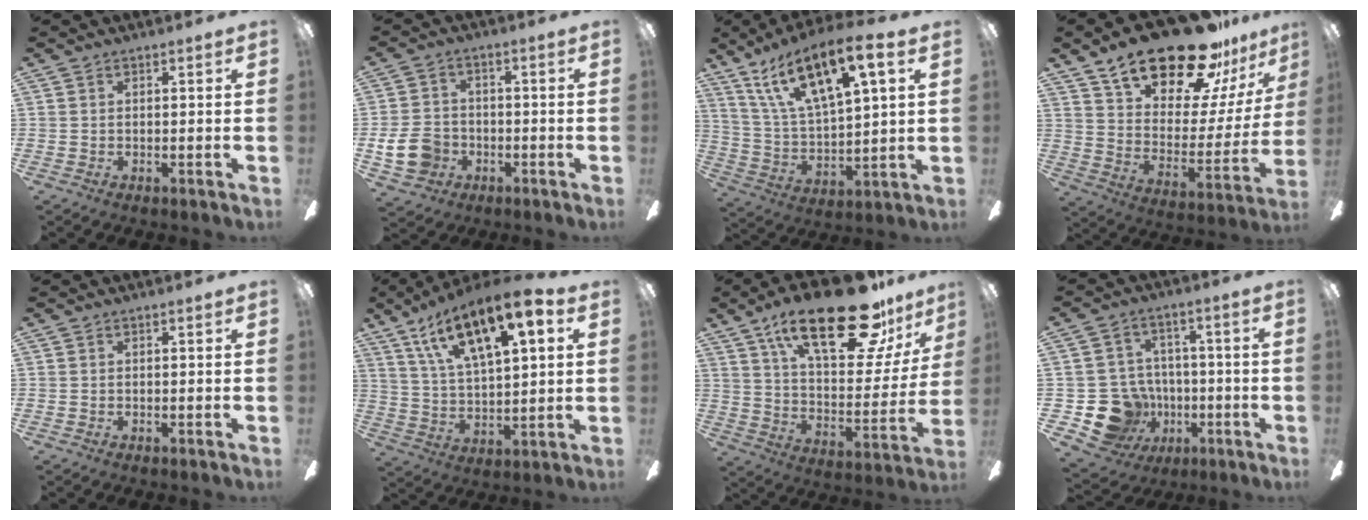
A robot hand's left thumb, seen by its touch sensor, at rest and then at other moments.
{"total": 9.6, "force": [-2.8, 7.9, 4.8], "torque": [-0.112, 0.025, -0.049]}
{"total": 18.6, "force": [12.0, 5.8, 13.0], "torque": [-0.252, -0.055, 0.203]}
{"total": 25.0, "force": [19.5, 9.2, 12.7], "torque": [-0.208, -0.129, 0.341]}
{"total": 0.0}
{"total": 18.3, "force": [11.4, 6.6, 12.7], "torque": [-0.228, -0.046, 0.195]}
{"total": 28.3, "force": [18.3, 10.4, 19.0], "torque": [-0.294, -0.102, 0.302]}
{"total": 14.6, "force": [-4.8, 12.8, 5.1], "torque": [-0.106, 0.035, -0.068]}